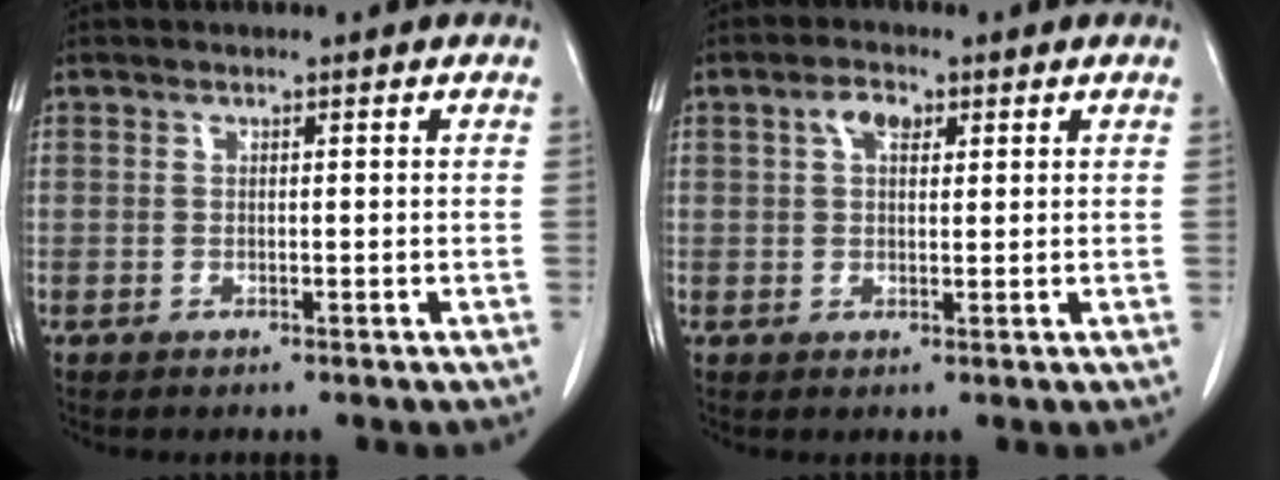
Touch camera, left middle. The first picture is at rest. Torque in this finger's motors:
{"motor_torque": [0.04, -0.04, 0.02, 0.03]}